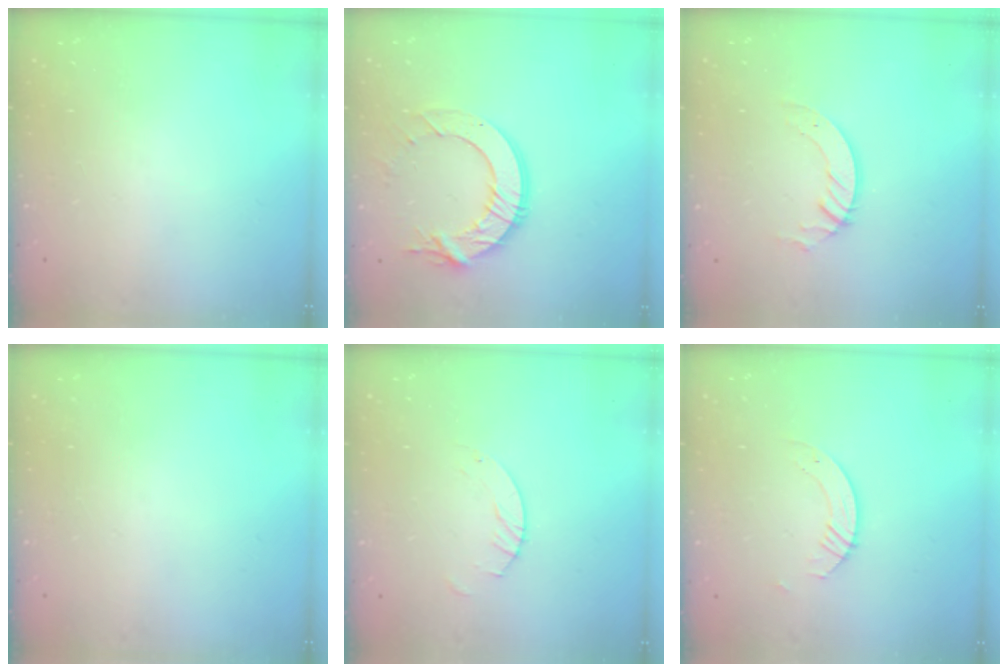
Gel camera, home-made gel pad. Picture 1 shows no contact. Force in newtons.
{"total": 12.6, "press": 12.6, "slide": 1.1}
{"total": 2.8, "press": 2.8, "slide": 0.2}
{"total": 0.0}
{"total": 2.5, "press": 2.5, "slide": 0.1}
{"total": 2.8, "press": 2.8, "slide": 0.2}